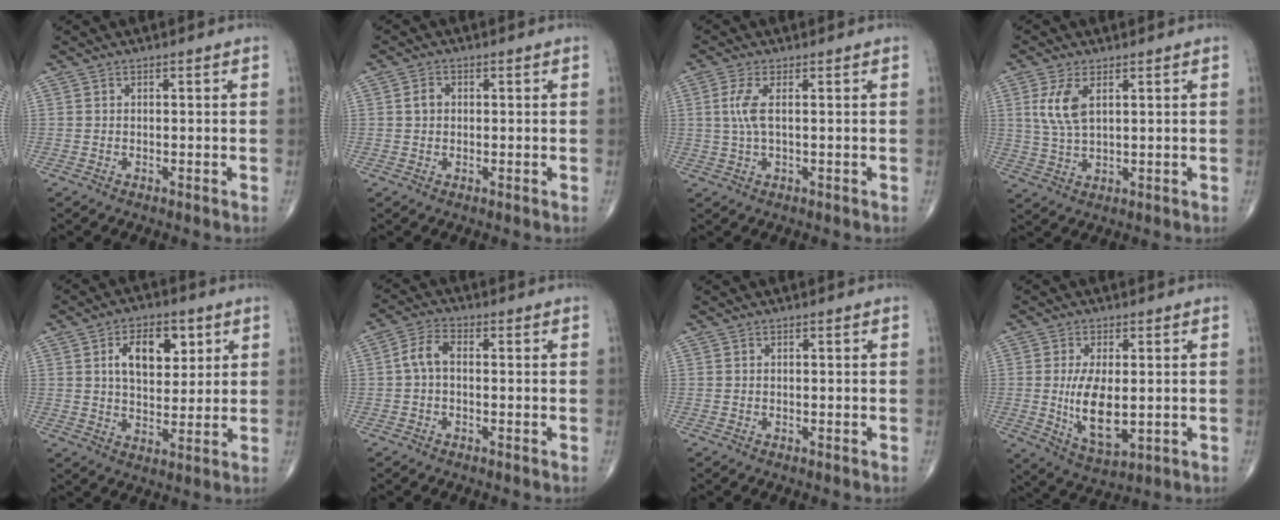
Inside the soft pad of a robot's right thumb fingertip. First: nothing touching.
{"total": 2.2, "force": [0.3, 1.8, 1.2], "torque": [-0.017, 0.007, 0.004]}
{"total": 4.2, "force": [0.7, 1.2, 3.9], "torque": [-0.110, 0.006, 0.014]}
{"total": 6.4, "force": [2.2, 2.9, 5.3], "torque": [-0.118, -0.005, 0.052]}
{"total": 10.9, "force": [3.7, 6.3, 8.0], "torque": [-0.091, -0.010, 0.062]}
{"total": 4.4, "force": [-0.2, 2.5, 3.6], "torque": [-0.072, 0.016, -0.012]}
{"total": 0.0}
{"total": 10.2, "force": [-0.4, 4.7, 9.1], "torque": [-0.158, -0.020, 0.006]}